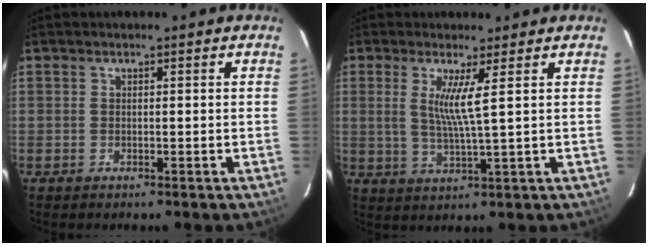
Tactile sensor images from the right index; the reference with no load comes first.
{"total": 5.2, "force": [1.7, -0.8, 4.9], "torque": [-0.090, -0.011, 0.030]}